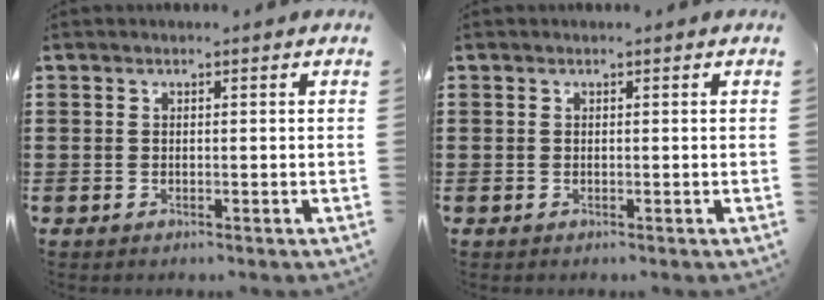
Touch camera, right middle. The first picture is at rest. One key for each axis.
{"total": 0.0}